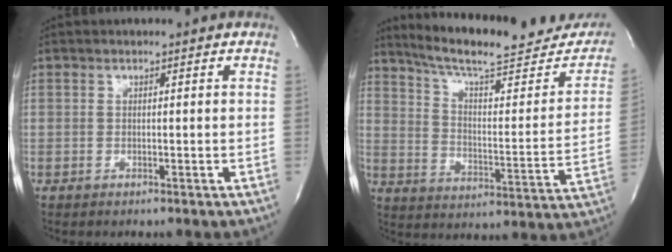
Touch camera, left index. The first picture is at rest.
{"total": 24.0, "force": [20.6, 5.0, 11.3], "torque": [-0.162, -0.026, 0.273]}